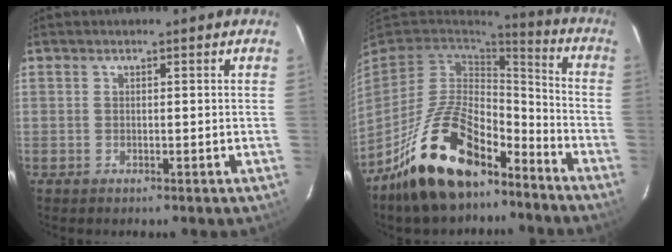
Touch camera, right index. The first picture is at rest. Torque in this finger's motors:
{"motor_torque": [1.08, -1.05, 1.05, 0.21]}